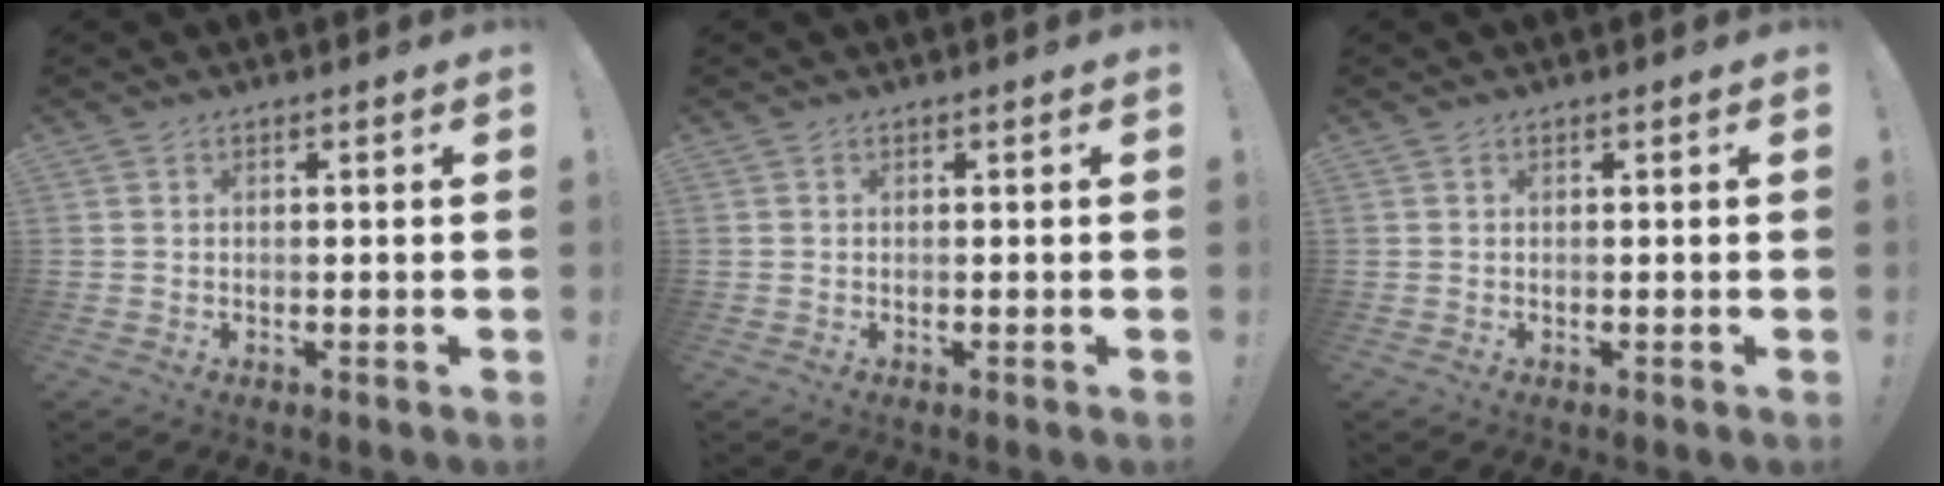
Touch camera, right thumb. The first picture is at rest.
{"total": 0.0}
{"total": 0.0}